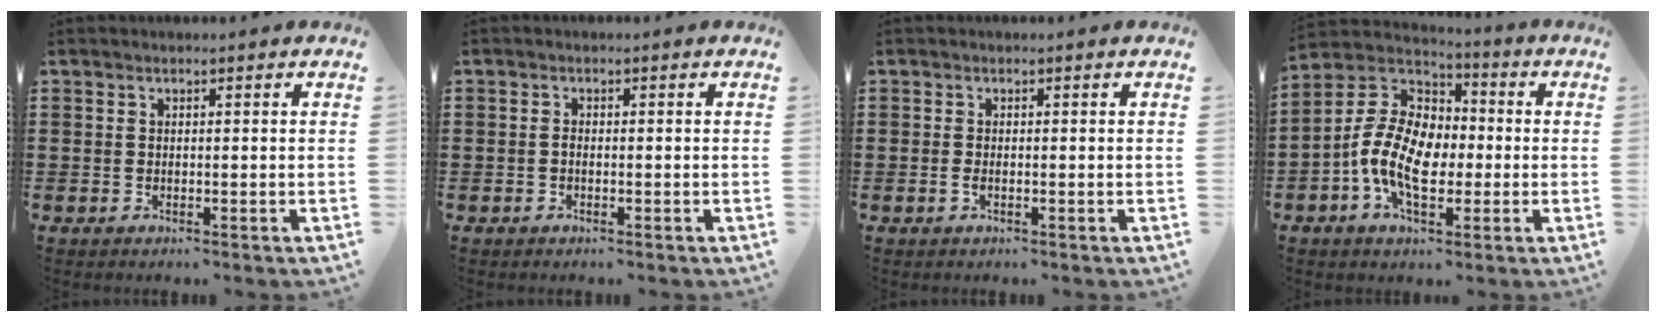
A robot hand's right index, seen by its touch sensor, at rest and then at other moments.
{"total": 0.7, "force": [-0.4, 0.2, 0.5], "torque": [-0.012, -0.003, -0.006]}
{"total": 0.9, "force": [-0.3, 0.2, 0.8], "torque": [-0.015, -0.003, -0.006]}
{"total": 12.0, "force": [-2.3, 7.5, 9.0], "torque": [-0.220, 0.006, -0.049]}